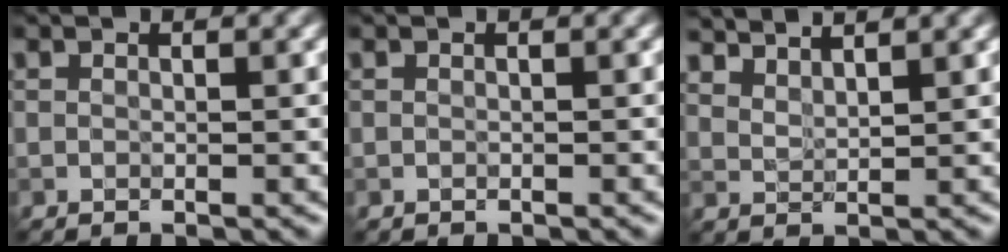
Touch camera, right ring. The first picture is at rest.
{"total": 0.0}
{"total": 3.3, "force": [3.2, 0.4, 0.8], "torque": [-0.011, -0.003, 0.057]}